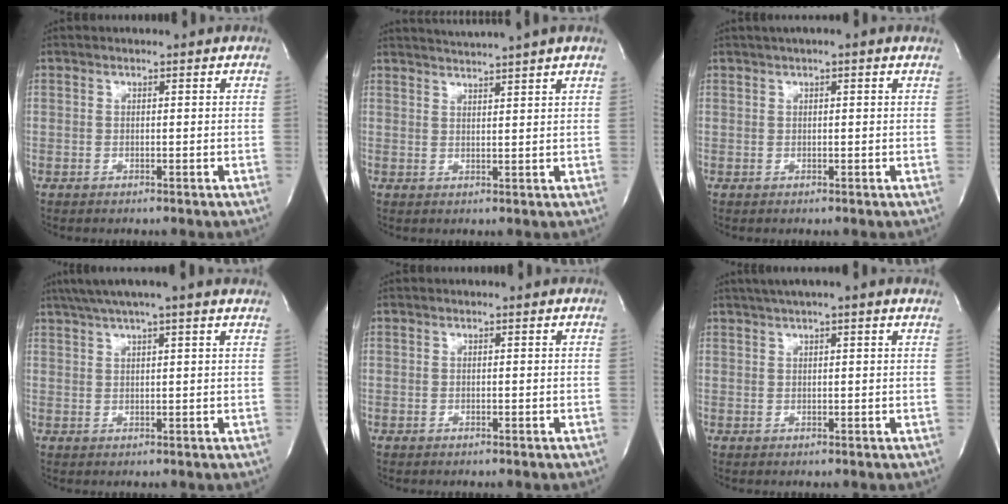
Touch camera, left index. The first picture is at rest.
{"total": 5.8, "force": [5.2, -1.8, 1.9], "torque": [-0.031, 0.002, 0.074]}
{"total": 3.0, "force": [1.9, 0.2, 2.3], "torque": [-0.038, 0.019, 0.026]}
{"total": 9.6, "force": [7.7, -0.5, 5.8], "torque": [-0.103, 0.034, 0.100]}
{"total": 0.0}
{"total": 6.5, "force": [4.9, -0.1, 4.3], "torque": [-0.072, 0.029, 0.070]}